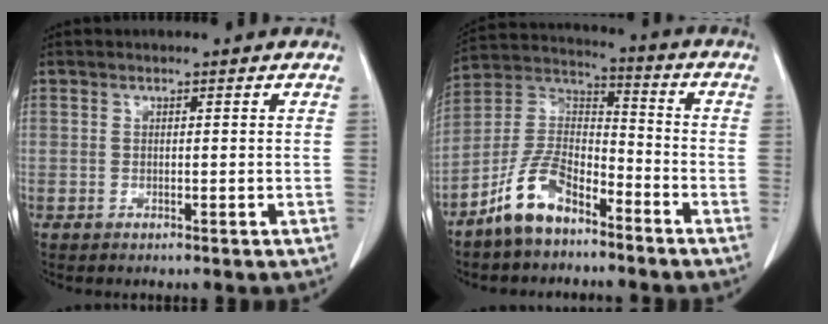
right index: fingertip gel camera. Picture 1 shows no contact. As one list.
[{"total": 10.9, "force": [-7.6, 4.6, 6.3], "torque": [-0.138, 0.013, -0.152]}]